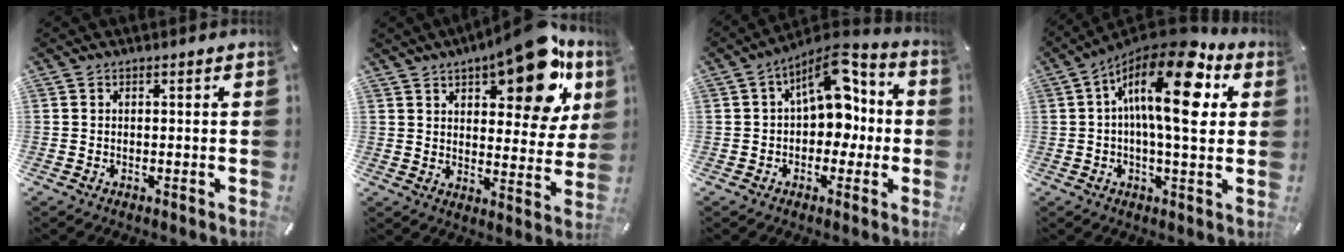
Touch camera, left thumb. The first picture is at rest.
{"total": 19.4, "force": [11.4, 8.5, 13.2], "torque": [-0.165, -0.063, 0.181]}
{"total": 12.3, "force": [3.6, 7.7, 8.8], "torque": [-0.115, -0.026, 0.062]}
{"total": 19.2, "force": [6.5, 6.3, 16.9], "torque": [-0.279, -0.043, 0.092]}